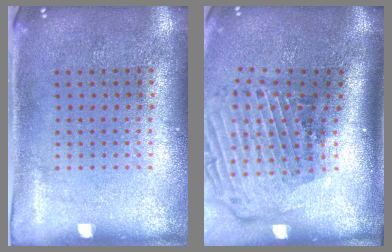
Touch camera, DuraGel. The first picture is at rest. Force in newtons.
{"total": 3.0, "press": 2.1, "slide": 2.1}